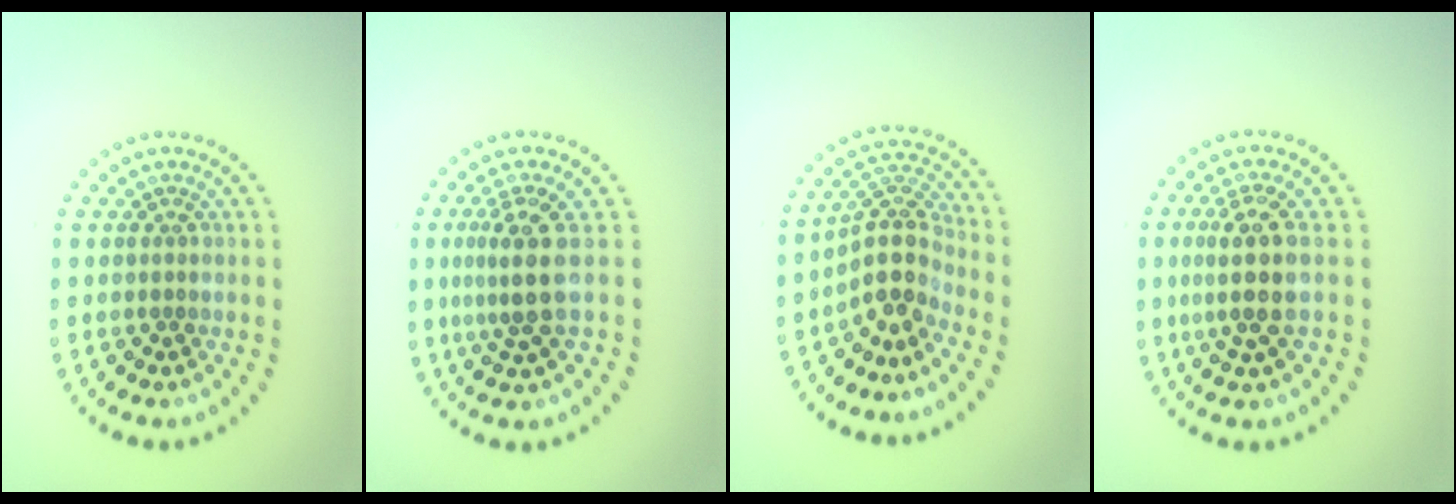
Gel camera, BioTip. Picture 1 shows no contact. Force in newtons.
{"total": 3.3, "press": 2.5, "slide": 2.2}
{"total": 4.0, "press": 3.0, "slide": 2.6}
{"total": 3.7, "press": 3.1, "slide": 2.1}